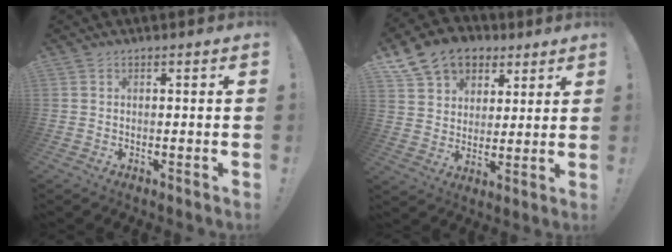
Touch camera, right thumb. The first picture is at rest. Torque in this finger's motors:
{"motor_torque": [1.68, 2.00, 0.26, 0.01, 0.05]}